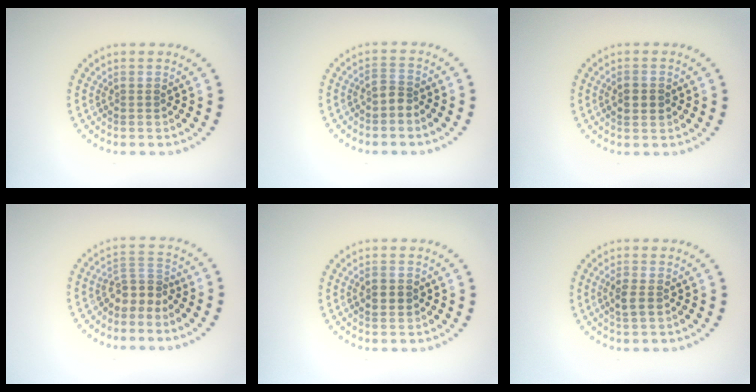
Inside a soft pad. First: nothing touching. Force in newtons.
{"total": 1.5, "press": 1.1, "slide": 1.0}
{"total": 2.4, "press": 2.3, "slide": 0.1}
{"total": 2.5, "press": 1.7, "slide": 1.9}
{"total": 1.8, "press": 1.8, "slide": 0.3}
{"total": 1.9, "press": 1.8, "slide": 0.6}